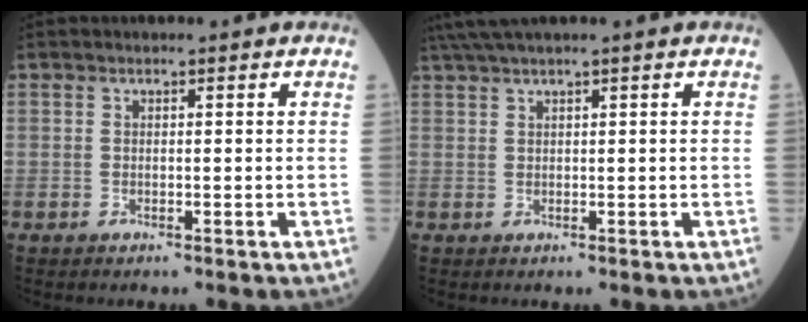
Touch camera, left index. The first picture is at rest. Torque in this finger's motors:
{"motor_torque": [0.40, -0.53, 0.22, 0.10]}